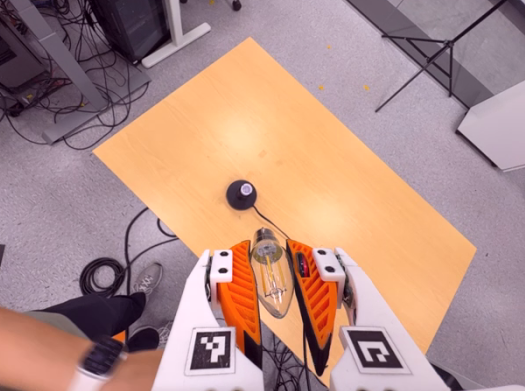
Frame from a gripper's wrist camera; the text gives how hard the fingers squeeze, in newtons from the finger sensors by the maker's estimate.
{"total": 21.2, "left": 22.7, "right": 19.6}